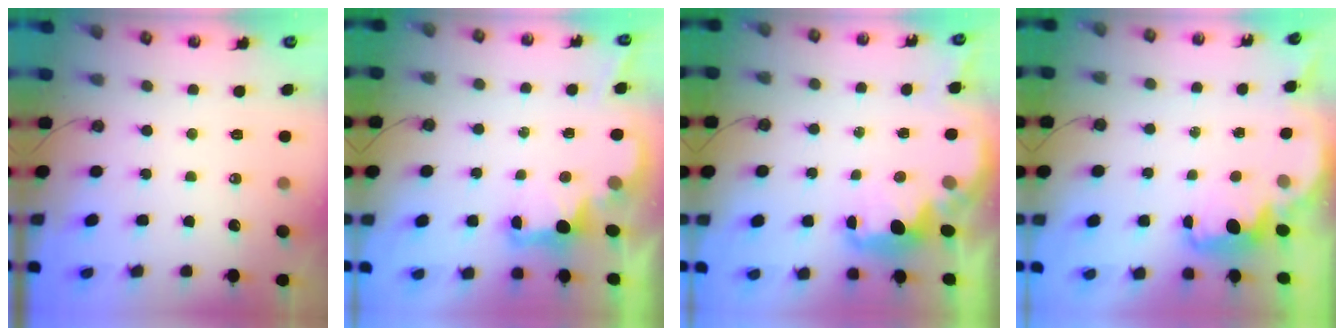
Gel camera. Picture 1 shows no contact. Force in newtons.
{"total": 2.4, "press": 2.2, "slide": 0.8}
{"total": 2.9, "press": 2.8, "slide": 0.4}
{"total": 2.3, "press": 2.2, "slide": 0.6}